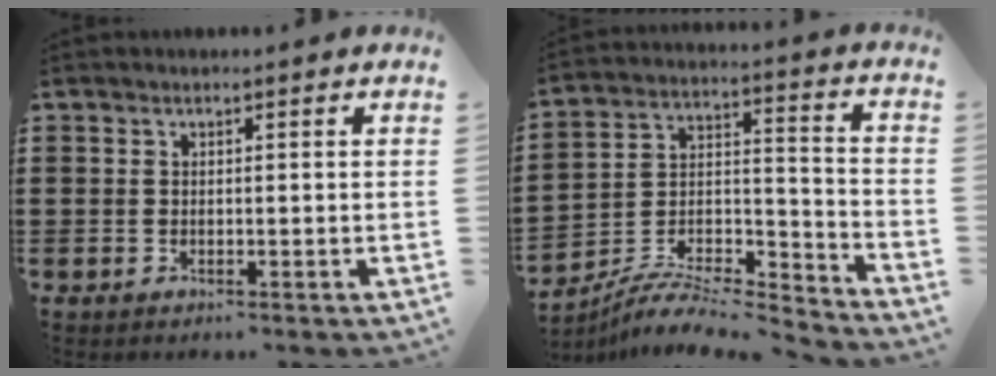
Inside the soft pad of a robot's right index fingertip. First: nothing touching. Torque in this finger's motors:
{"motor_torque": [-0.01, 0.00, 0.11, 0.03]}